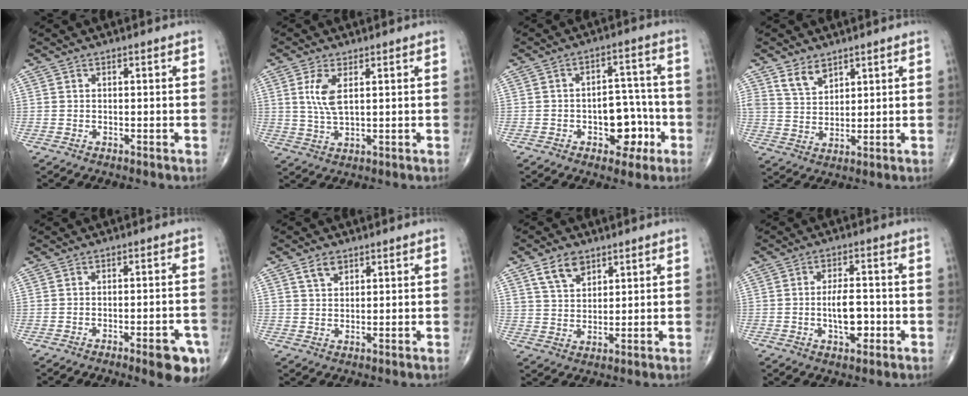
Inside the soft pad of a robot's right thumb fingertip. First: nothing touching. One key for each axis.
{"total": 5.6, "fx": 1.7, "fy": 2.3, "fz": 4.8, "tx": -0.106, "ty": -0.008, "tz": 0.039}
{"total": 9.2, "fx": -3.2, "fy": 6.0, "fz": 6.3, "tx": -0.046, "ty": 0.040, "tz": -0.041}
{"total": 5.1, "fx": 3.6, "fy": 3.0, "fz": 2.1, "tx": -0.021, "ty": -0.028, "tz": 0.074}
{"total": 7.3, "fx": -3.8, "fy": 2.0, "fz": 5.9, "tx": -0.058, "ty": 0.013, "tz": -0.044}
{"total": 3.3, "fx": 2.0, "fy": 2.0, "fz": 1.8, "tx": -0.026, "ty": -0.009, "tz": 0.039}
{"total": 6.3, "fx": 3.8, "fy": 3.8, "fz": 3.3, "tx": -0.046, "ty": -0.022, "tz": 0.075}
{"total": 6.7, "fx": -1.4, "fy": 3.2, "fz": 5.7, "tx": -0.089, "ty": 0.009, "tz": -0.021}